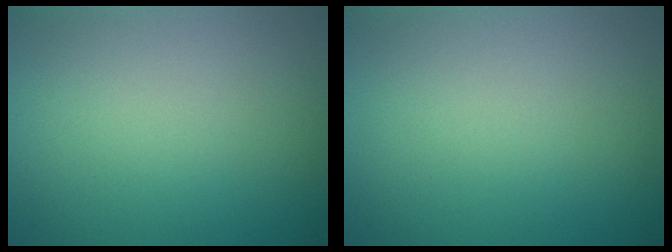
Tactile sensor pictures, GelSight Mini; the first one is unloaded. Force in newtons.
{"total": 0.0}